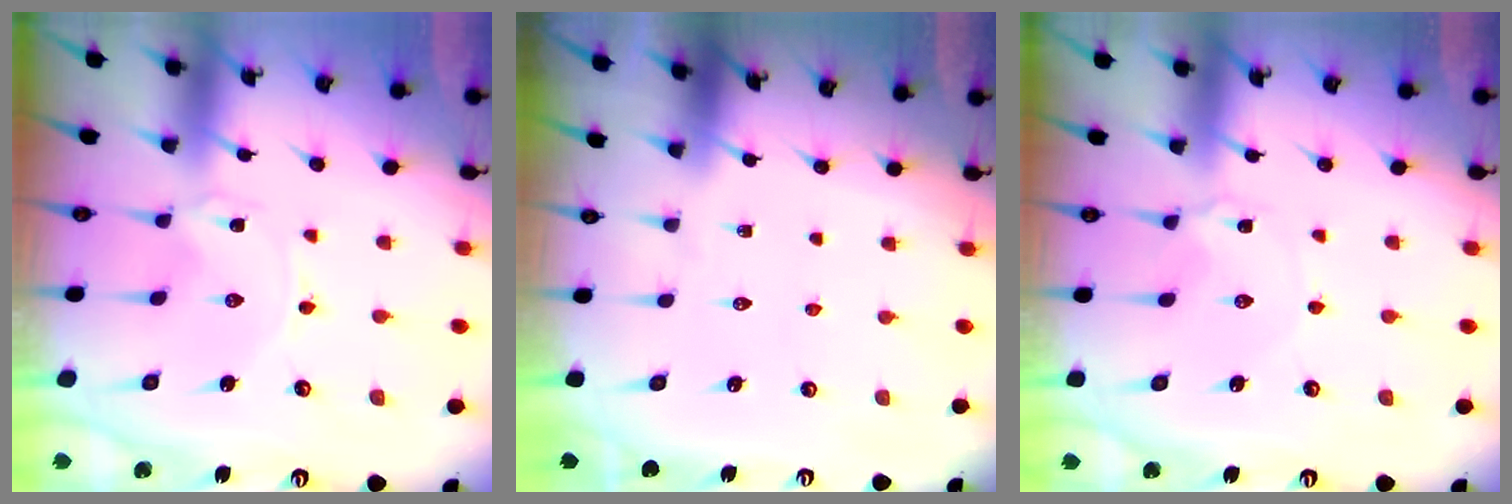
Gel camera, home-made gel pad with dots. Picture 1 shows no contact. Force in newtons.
{"total": 0.0}
{"total": 3.8, "press": 3.8, "slide": 0.5}